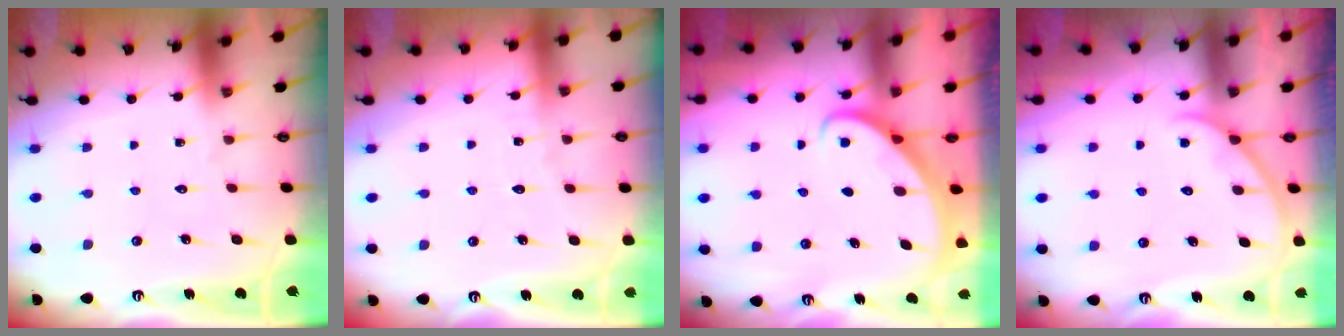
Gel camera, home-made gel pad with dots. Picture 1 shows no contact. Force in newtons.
{"total": 1.9, "press": 1.9, "slide": 0.2}
{"total": 2.7, "press": 2.7, "slide": 0.2}
{"total": 3.3, "press": 3.3, "slide": 0.3}